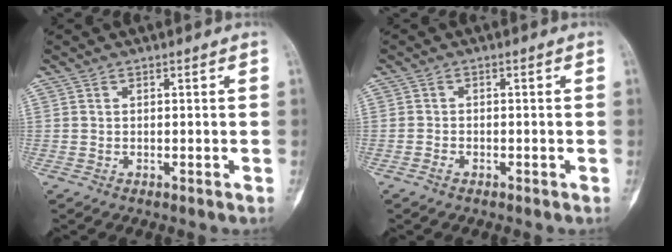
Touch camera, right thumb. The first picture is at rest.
{"total": 1.2, "force": [-0.8, 0.7, 0.5], "torque": [-0.012, 0.002, -0.017]}